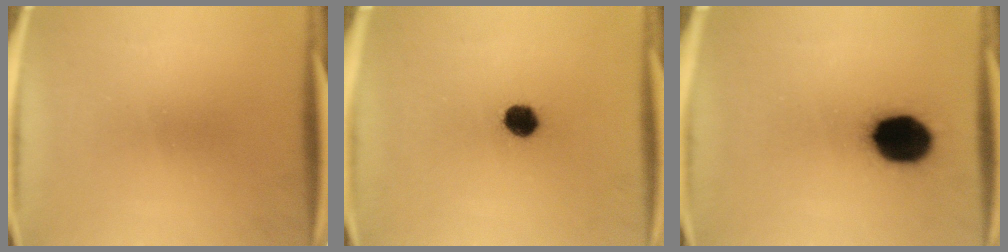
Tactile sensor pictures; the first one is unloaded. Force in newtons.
{"total": 5.3}
{"total": 15.6}